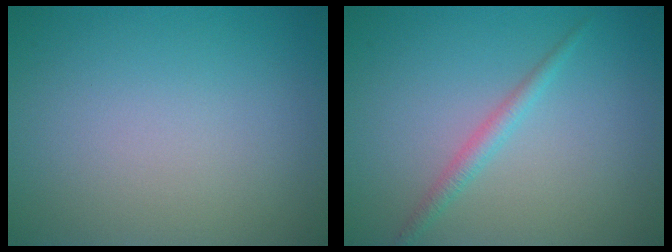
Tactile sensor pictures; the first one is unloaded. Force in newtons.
{"total": 1.6, "press": 1.6, "slide": 0.1}